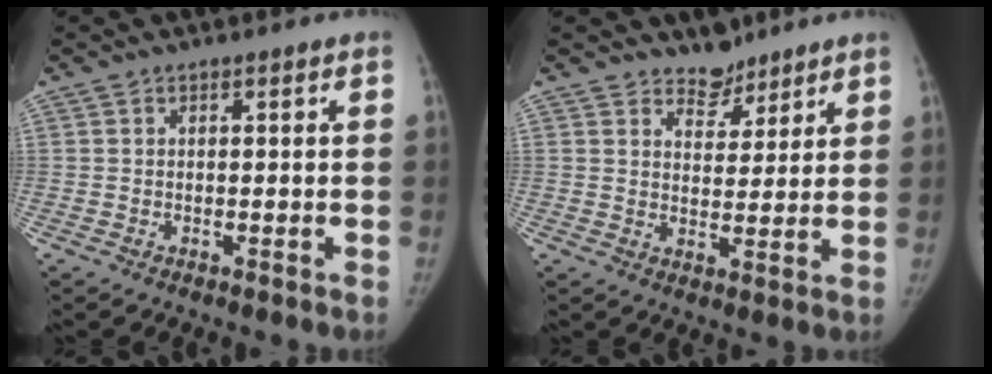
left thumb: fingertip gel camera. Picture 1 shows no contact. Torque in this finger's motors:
{"motor_torque": [0.35, -0.23, 0.52, -0.45, -0.01]}